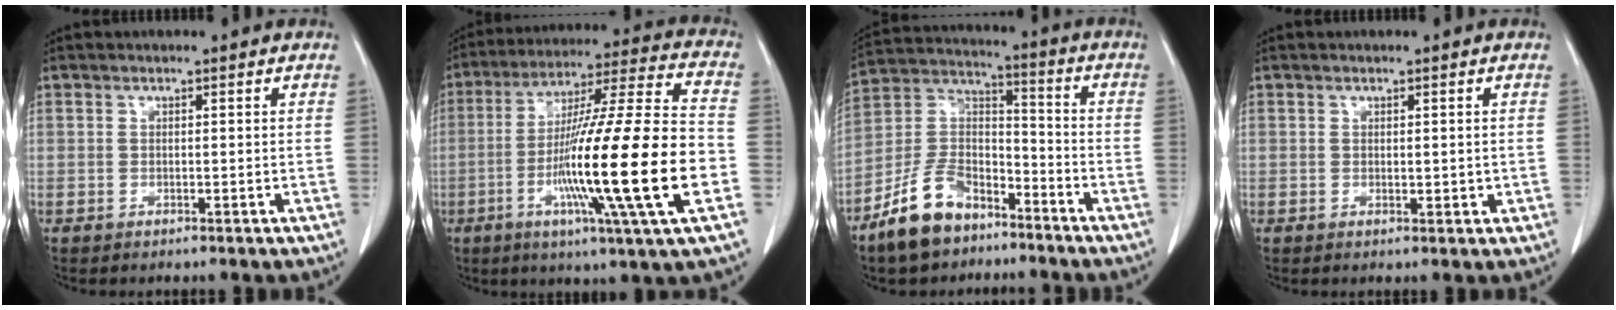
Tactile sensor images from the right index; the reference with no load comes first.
{"total": 24.0, "force": [-6.1, -0.4, 23.2], "torque": [-0.386, -0.022, -0.117]}
{"total": 12.2, "force": [-8.4, 6.3, 6.1], "torque": [-0.130, 0.018, -0.159]}
{"total": 1.5, "force": [0.0, 0.7, 1.3], "torque": [-0.017, -0.004, 0.005]}